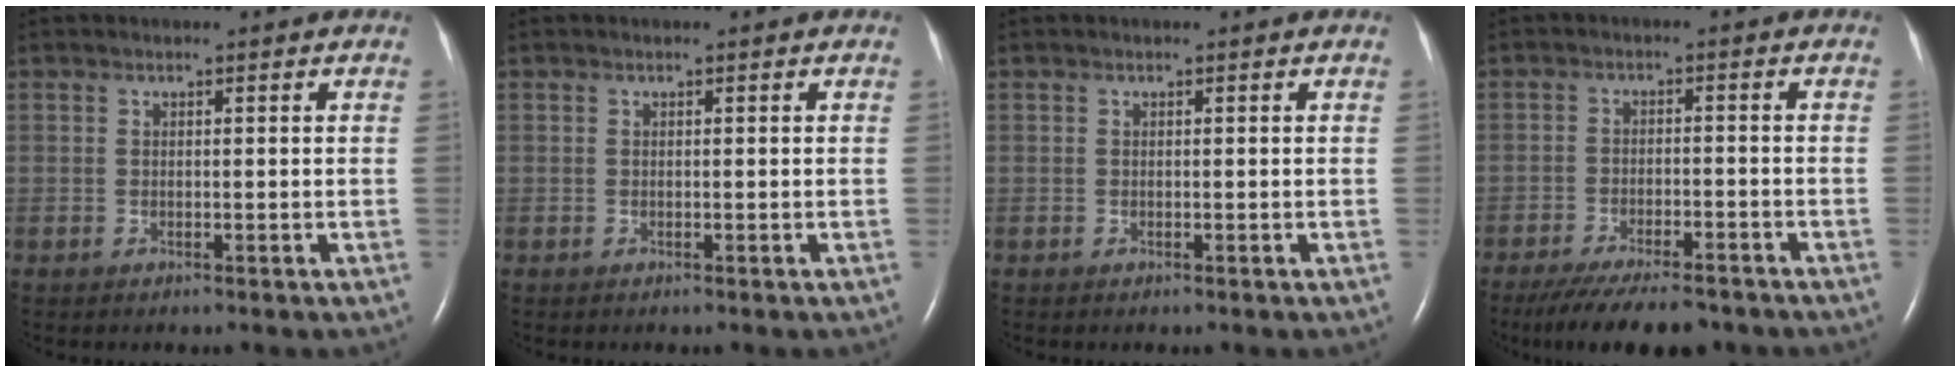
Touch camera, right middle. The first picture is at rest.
{"total": 0.0}
{"total": 0.0}
{"total": 12.7, "force": [-10.6, 3.0, 6.3], "torque": [-0.110, -0.020, -0.158]}